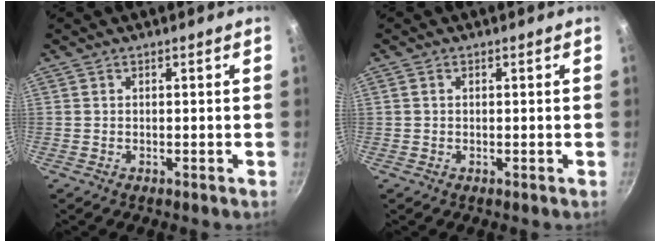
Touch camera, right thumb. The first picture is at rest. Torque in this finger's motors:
{"motor_torque": [-0.01, -0.24, -0.32, 0.09, 0.03]}